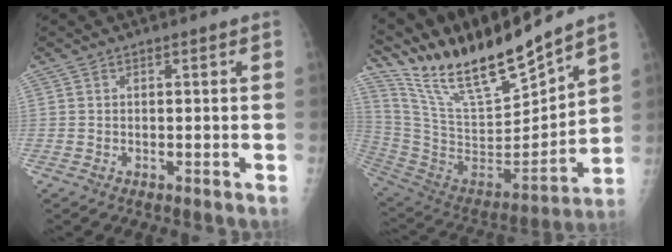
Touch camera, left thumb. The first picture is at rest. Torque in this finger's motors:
{"motor_torque": [0.48, 0.21, 1.36, -1.41, 0.11]}